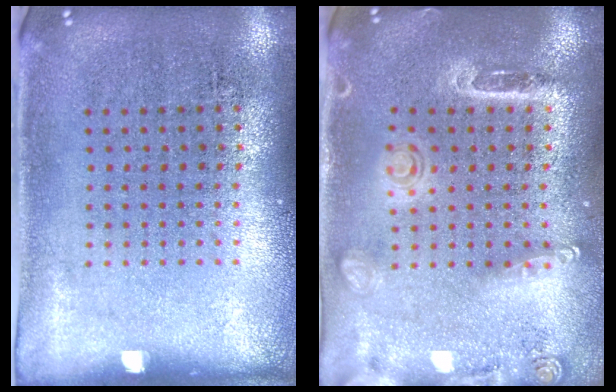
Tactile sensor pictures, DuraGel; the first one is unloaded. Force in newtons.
{"total": 1.6, "press": 1.5, "slide": 0.6}